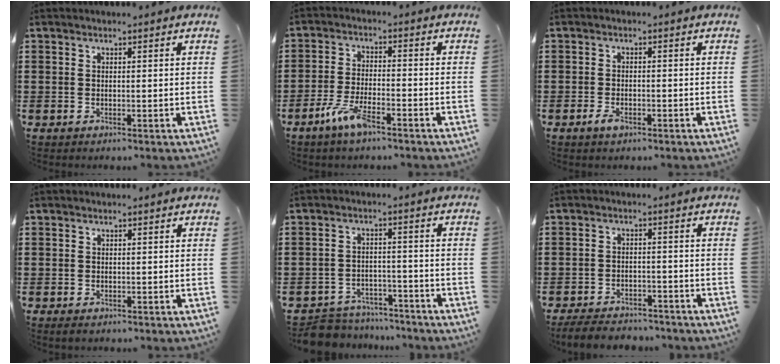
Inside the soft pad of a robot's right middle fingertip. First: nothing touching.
{"total": 5.9, "force": [-3.7, 1.5, 4.3], "torque": [-0.102, -0.006, -0.073]}
{"total": 2.0, "force": [-1.1, 0.9, 1.4], "torque": [-0.034, -0.003, -0.023]}
{"total": 0.8, "force": [-0.6, 0.6, 0.2], "torque": [-0.003, 0.000, -0.013]}
{"total": 5.8, "force": [-5.7, 1.2, 0.2], "torque": [-0.009, 0.015, -0.116]}
{"total": 4.5, "force": [-4.4, 1.0, 0.4], "torque": [-0.013, 0.008, -0.093]}